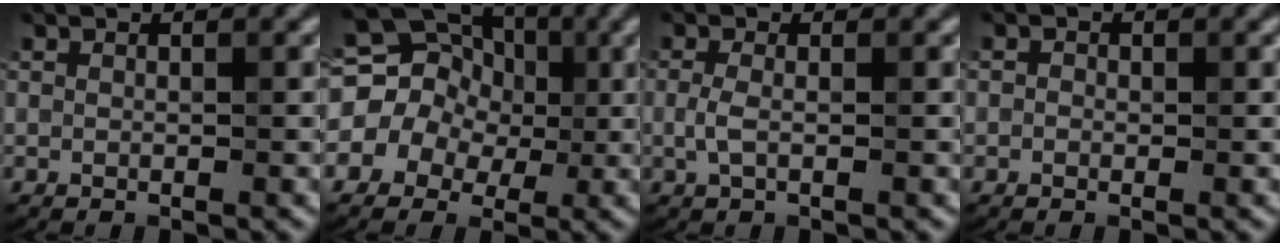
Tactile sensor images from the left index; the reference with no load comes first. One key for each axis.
{"total": 12.2, "fx": 1.0, "fy": 11.0, "fz": 5.2, "tx": -0.098, "ty": 0.050, "tz": -0.033}
{"total": 1.5, "fx": -0.2, "fy": 0.6, "fz": 1.4, "tx": -0.034, "ty": 0.000, "tz": -0.007}
{"total": 0.6, "fx": -0.1, "fy": 0.6, "fz": 0.2, "tx": -0.002, "ty": -0.005, "tz": -0.006}